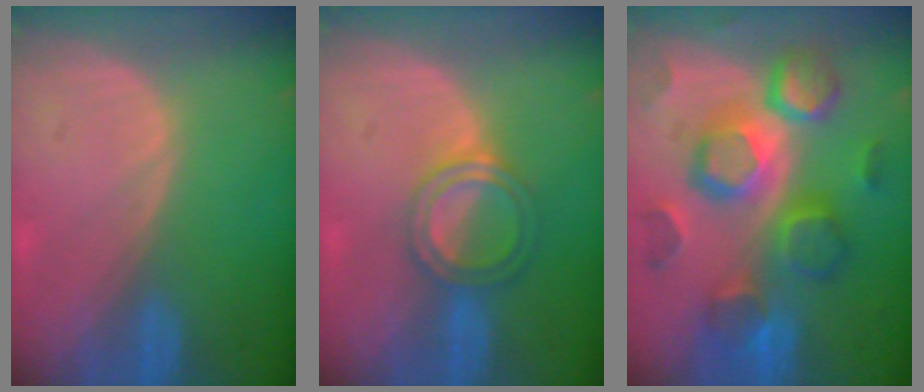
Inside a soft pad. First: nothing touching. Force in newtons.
{"total": 5.1, "press": 4.7, "slide": 2.1}
{"total": 12.4, "press": 12.4, "slide": 1.0}